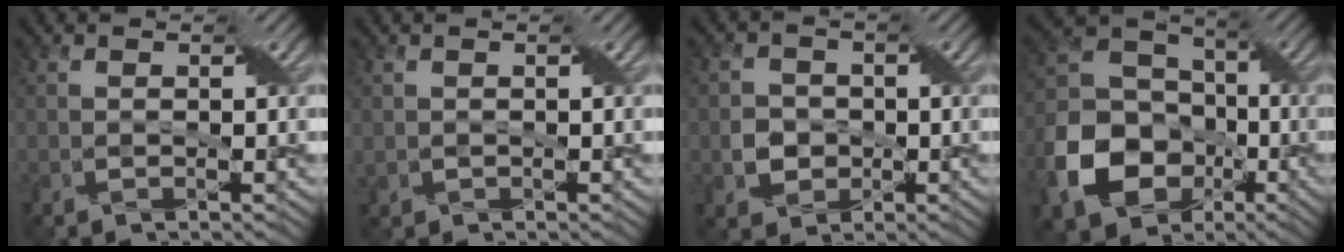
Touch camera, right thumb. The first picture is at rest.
{"total": 0.5, "force": [0.2, 0.5, 0.0], "torque": [-0.004, -0.003, 0.011]}
{"total": 3.2, "force": [-0.8, 3.0, 0.8], "torque": [-0.019, -0.005, -0.016]}
{"total": 14.2, "force": [-5.5, 11.0, 7.0], "torque": [-0.191, -0.032, -0.111]}